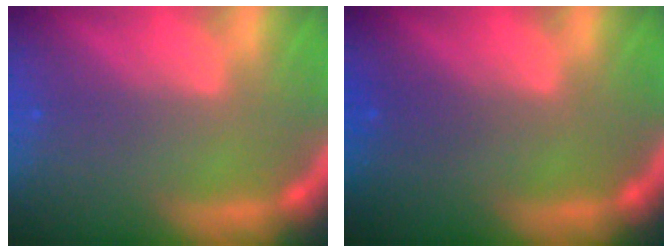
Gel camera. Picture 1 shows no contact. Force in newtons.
{"total": 0.9}